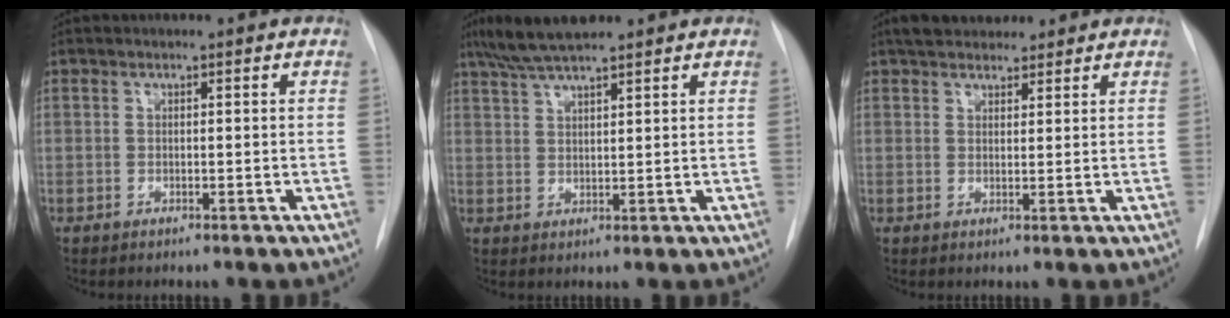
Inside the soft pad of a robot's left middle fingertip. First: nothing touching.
{"total": 7.0, "force": [5.6, 0.7, 4.0], "torque": [-0.077, 0.020, 0.103]}
{"total": 6.6, "force": [5.4, 2.6, 2.8], "torque": [-0.039, 0.023, 0.091]}